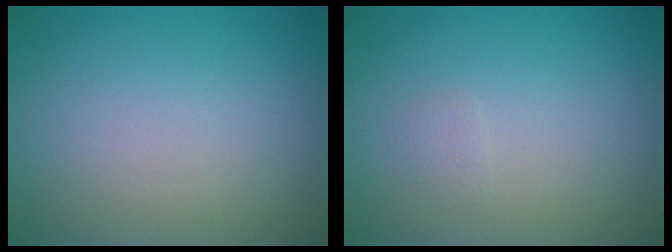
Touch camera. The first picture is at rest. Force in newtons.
{"total": 0.6, "press": 0.6, "slide": 0.1}